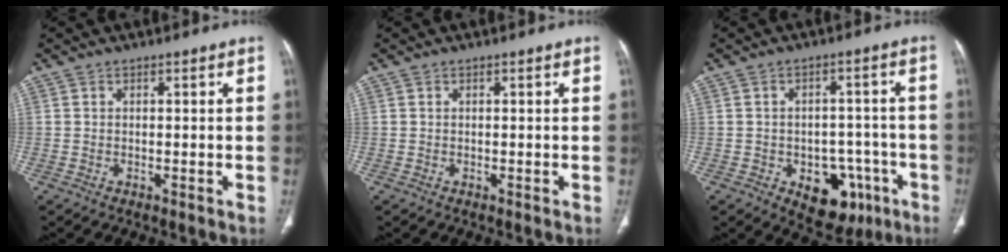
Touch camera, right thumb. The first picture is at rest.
{"total": 0.0}
{"total": 11.7, "force": [-5.1, 7.8, 7.2], "torque": [-0.055, 0.035, -0.057]}